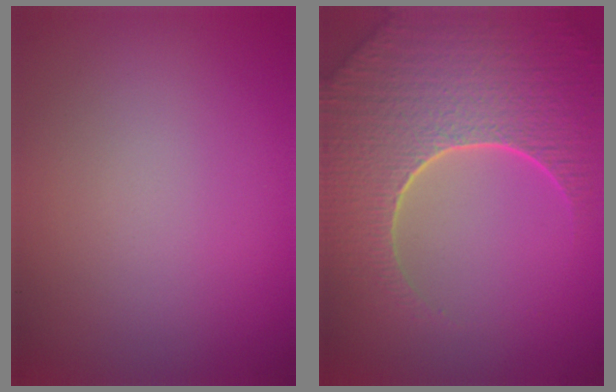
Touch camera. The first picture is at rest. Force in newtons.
{"total": 9.3, "press": 6.6, "slide": 6.5}